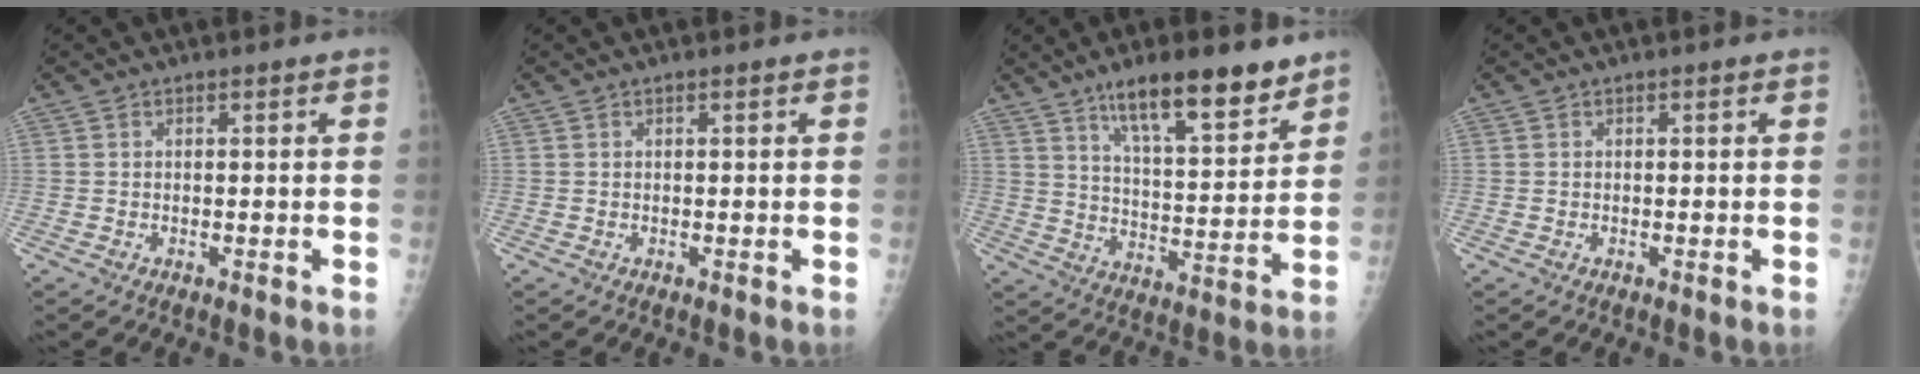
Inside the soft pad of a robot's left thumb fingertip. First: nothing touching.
{"total": 0.0}
{"total": 15.5, "force": [10.7, 4.2, 10.4], "torque": [-0.136, -0.061, 0.178]}
{"total": 0.0}